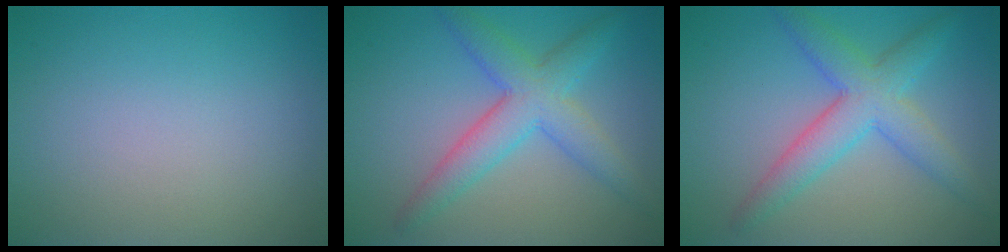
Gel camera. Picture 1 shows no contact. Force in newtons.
{"total": 5.2, "press": 5.2, "slide": 0.1}
{"total": 5.2, "press": 5.2, "slide": 0.1}